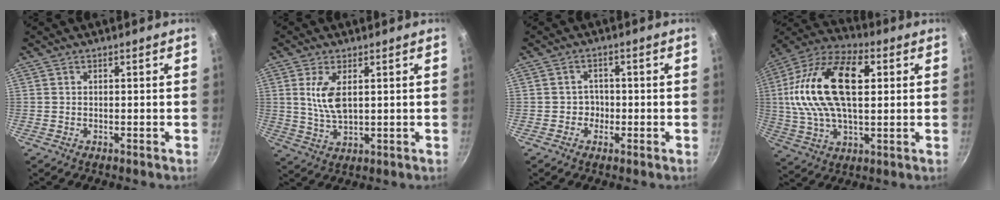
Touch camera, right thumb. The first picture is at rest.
{"total": 6.8, "force": [1.8, 3.1, 5.8], "torque": [-0.110, -0.013, 0.039]}
{"total": 2.6, "force": [-0.7, 2.4, 0.7], "torque": [0.014, 0.006, -0.014]}
{"total": 22.9, "force": [3.9, 12.5, 18.8], "torque": [-0.350, 0.018, 0.056]}